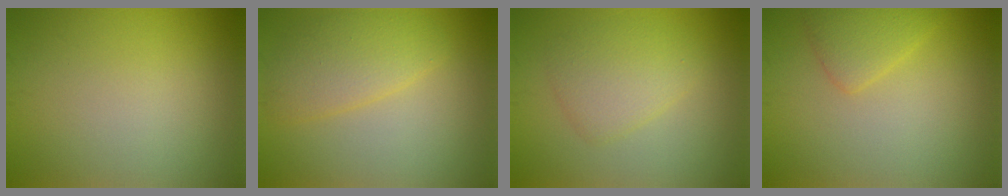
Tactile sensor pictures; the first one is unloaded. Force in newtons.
{"total": 3.3, "press": 3.3, "slide": 0.2}
{"total": 3.1, "press": 3.1, "slide": 0.2}
{"total": 2.3, "press": 2.3, "slide": 0.2}